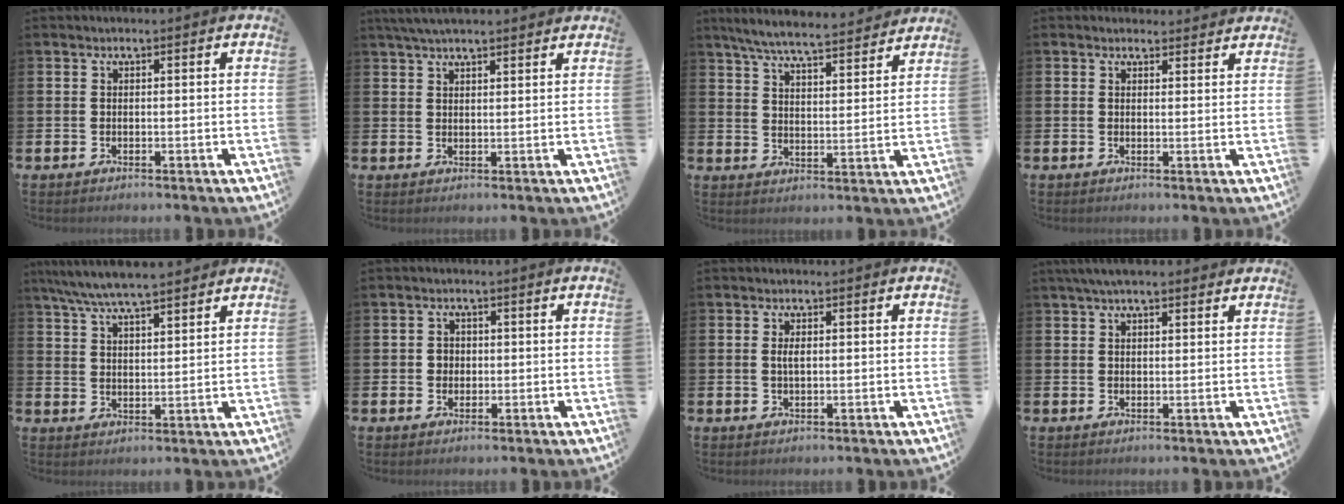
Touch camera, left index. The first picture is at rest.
{"total": 4.0, "force": [3.6, 0.7, 1.7], "torque": [-0.038, -0.005, 0.066]}
{"total": 6.9, "force": [6.5, 0.5, 2.1], "torque": [-0.062, -0.043, 0.113]}
{"total": 1.6, "force": [1.5, 0.5, -0.1], "torque": [0.007, -0.003, 0.027]}
{"total": 6.7, "force": [6.3, 0.7, 2.1], "torque": [-0.064, -0.021, 0.116]}
{"total": 1.9, "force": [0.3, 1.8, 0.4], "torque": [0.009, 0.001, -0.001]}
{"total": 1.5, "force": [0.3, 0.7, 1.4], "torque": [-0.023, 0.002, 0.002]}
{"total": 3.7, "force": [3.1, 0.9, 1.8], "torque": [-0.038, -0.002, 0.056]}